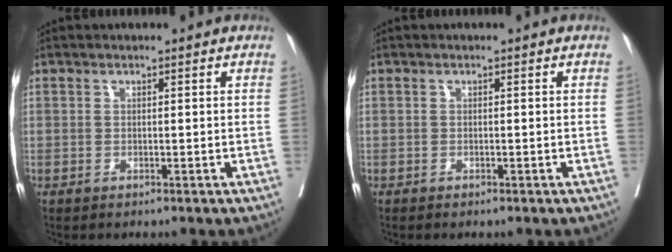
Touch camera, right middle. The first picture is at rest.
{"total": 0.6, "force": [-0.5, 0.2, 0.3], "torque": [-0.007, -0.001, -0.009]}